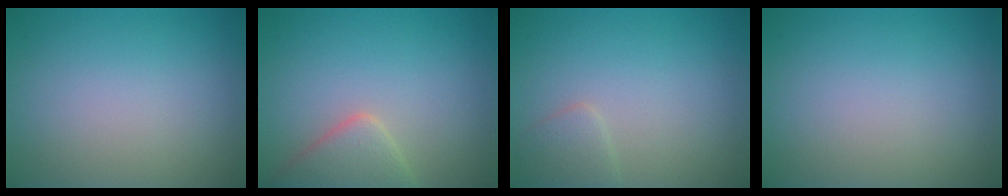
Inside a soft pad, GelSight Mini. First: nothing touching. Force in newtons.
{"total": 3.7, "press": 3.7, "slide": 0.2}
{"total": 1.5, "press": 1.5, "slide": 0.0}
{"total": 0.0}